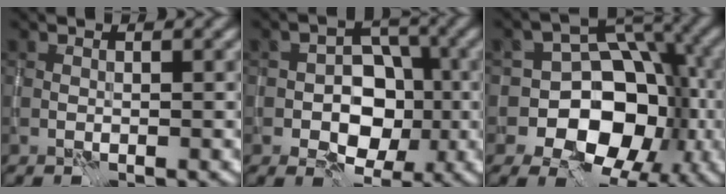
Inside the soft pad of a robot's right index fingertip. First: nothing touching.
{"total": 5.9, "force": [-1.4, 4.3, 3.8], "torque": [-0.030, 0.003, -0.033]}
{"total": 9.9, "force": [-2.7, 7.3, 6.0], "torque": [-0.051, 0.009, -0.055]}